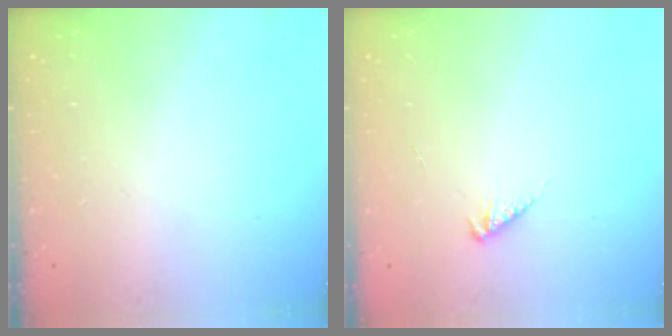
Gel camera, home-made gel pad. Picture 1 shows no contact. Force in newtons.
{"total": 2.4, "press": 2.3, "slide": 0.5}